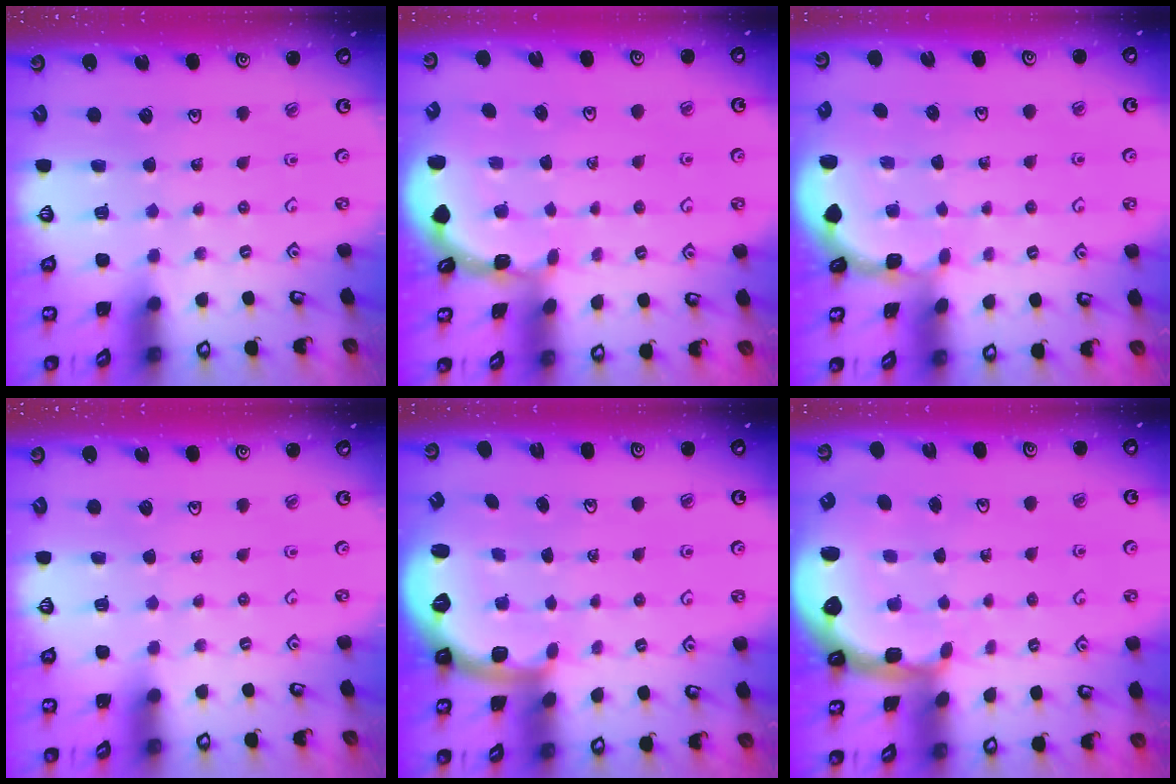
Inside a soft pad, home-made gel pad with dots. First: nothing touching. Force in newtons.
{"total": 1.1, "press": 1.1, "slide": 0.1}
{"total": 0.8, "press": 0.8, "slide": 0.2}
{"total": 0.0}
{"total": 1.9, "press": 1.8, "slide": 0.4}
{"total": 3.7, "press": 3.3, "slide": 1.7}